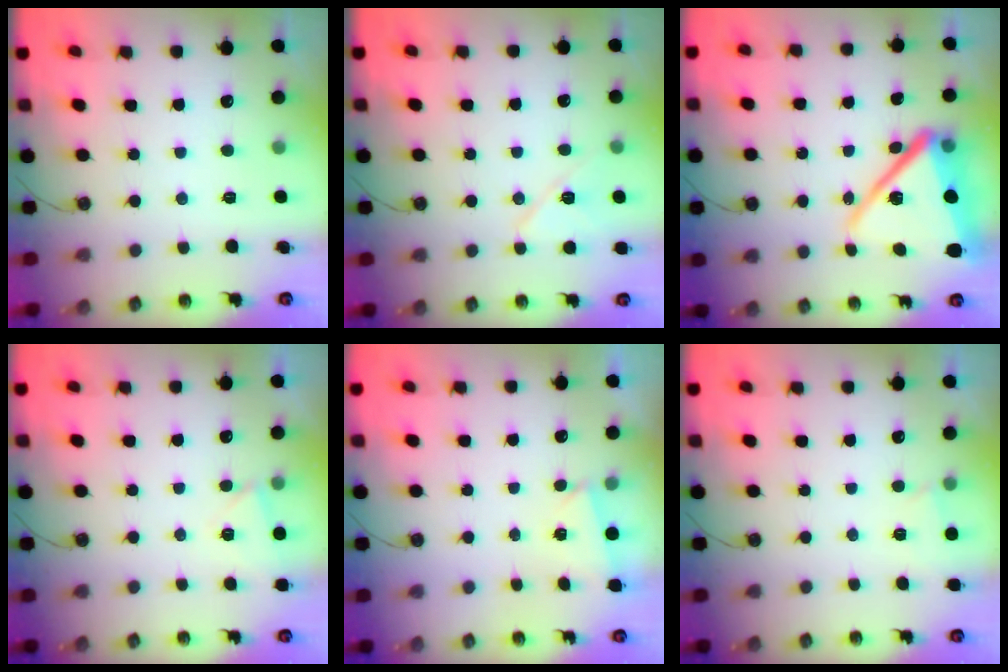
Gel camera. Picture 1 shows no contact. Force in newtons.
{"total": 9.0, "press": 8.9, "slide": 1.5}
{"total": 19.6, "press": 19.5, "slide": 1.4}
{"total": 4.9, "press": 4.1, "slide": 2.6}
{"total": 1.0, "press": 0.9, "slide": 0.4}
{"total": 1.7, "press": 1.6, "slide": 0.4}